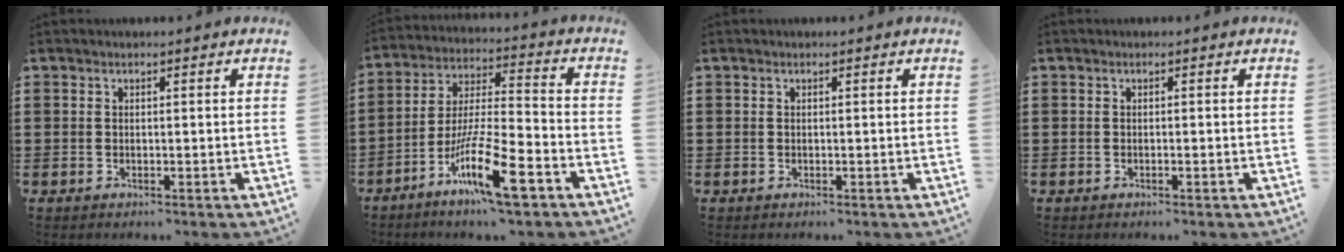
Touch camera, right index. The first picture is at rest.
{"total": 13.5, "force": [-7.8, 2.2, 10.8], "torque": [-0.217, 0.000, -0.146]}
{"total": 0.0}
{"total": 0.0}